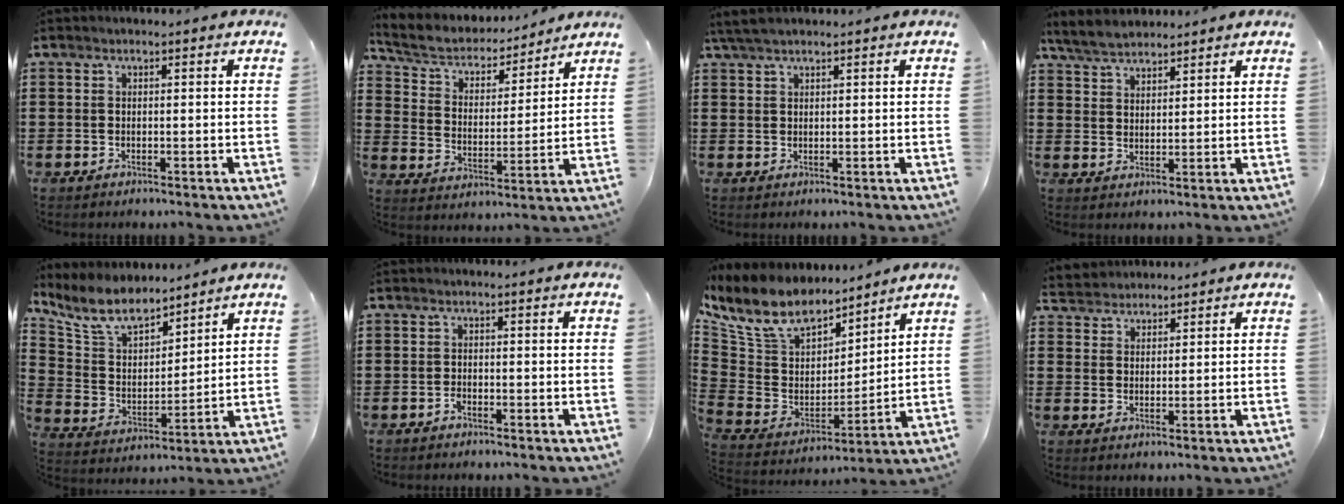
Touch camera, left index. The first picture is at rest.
{"total": 5.6, "force": [5.1, 1.7, 1.5], "torque": [-0.057, -0.032, 0.084]}
{"total": 2.6, "force": [2.1, 0.5, 1.5], "torque": [-0.033, 0.005, 0.040]}
{"total": 4.6, "force": [4.2, 1.4, 1.2], "torque": [-0.039, -0.004, 0.079]}
{"total": 9.6, "force": [8.2, 3.1, 3.8], "torque": [-0.110, -0.035, 0.151]}
{"total": 0.8, "force": [-0.6, 0.2, 0.4], "torque": [-0.013, -0.002, -0.012]}
{"total": 10.6, "force": [9.0, 4.3, 3.3], "torque": [-0.114, -0.056, 0.166]}
{"total": 2.9, "force": [2.7, 0.9, -0.8], "torque": [0.003, -0.002, 0.050]}